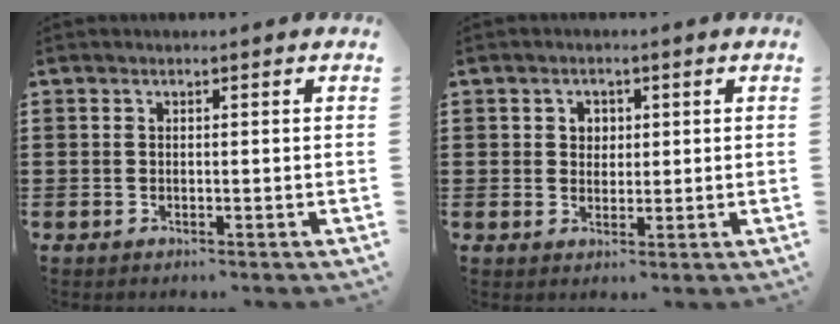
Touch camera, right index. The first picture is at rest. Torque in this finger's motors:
{"motor_torque": [0.33, -0.32, 0.19, 0.03]}